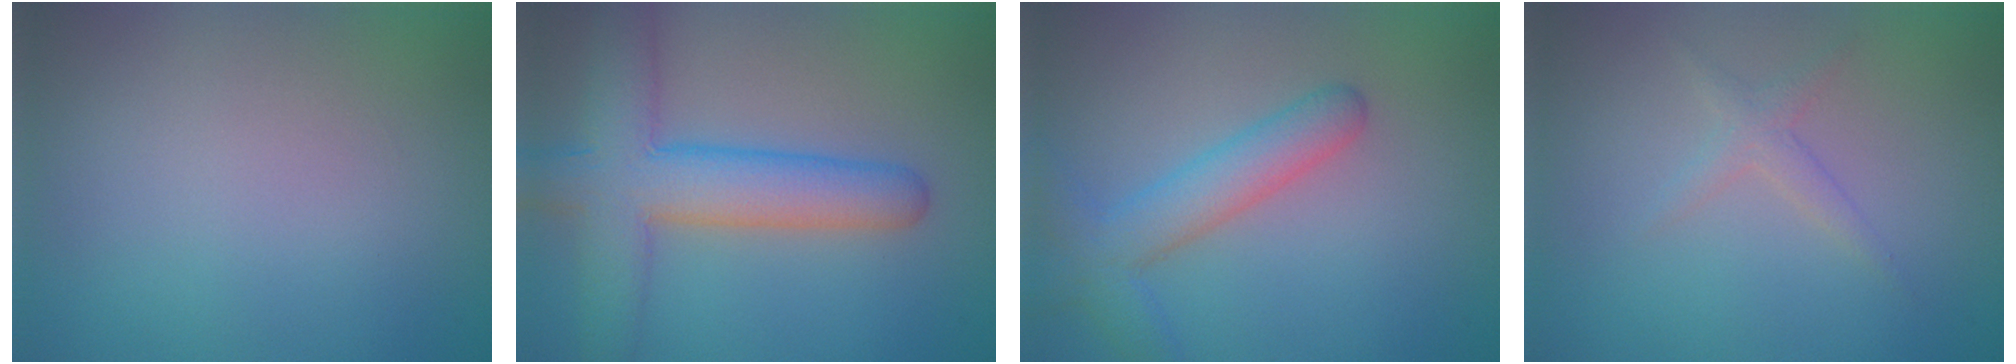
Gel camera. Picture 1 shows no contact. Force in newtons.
{"total": 7.8, "press": 7.8, "slide": 0.3}
{"total": 4.0, "press": 4.0, "slide": 0.3}
{"total": 1.4, "press": 1.4, "slide": 0.0}